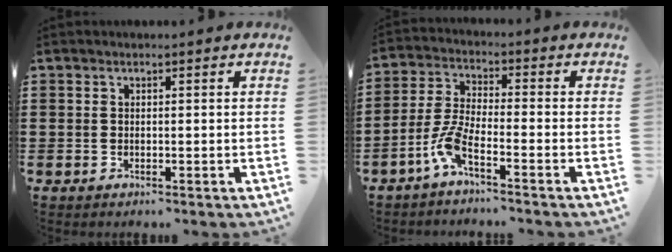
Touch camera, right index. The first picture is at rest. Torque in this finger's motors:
{"motor_torque": [1.00, 1.14, 0.56, 0.17]}